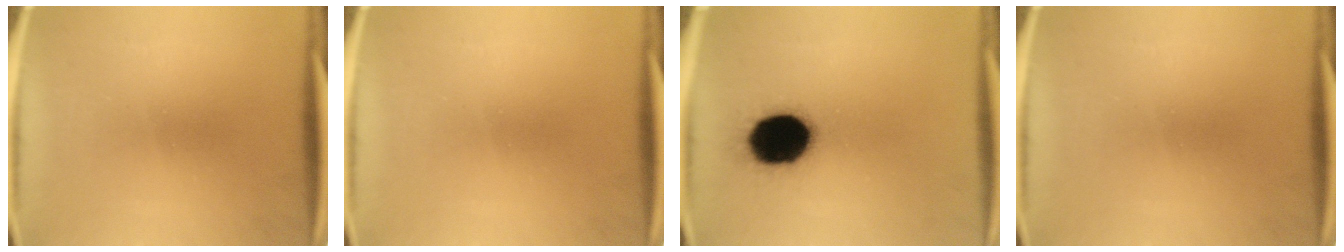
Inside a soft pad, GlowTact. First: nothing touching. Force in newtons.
{"total": 0.0}
{"total": 19.1}
{"total": 0.0}